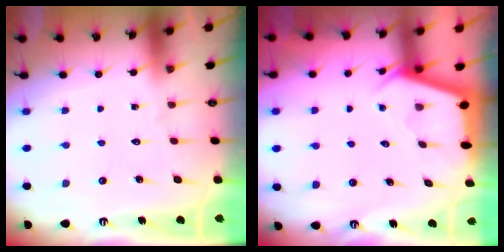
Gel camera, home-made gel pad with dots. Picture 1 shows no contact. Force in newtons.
{"total": 2.9, "press": 2.9, "slide": 0.3}